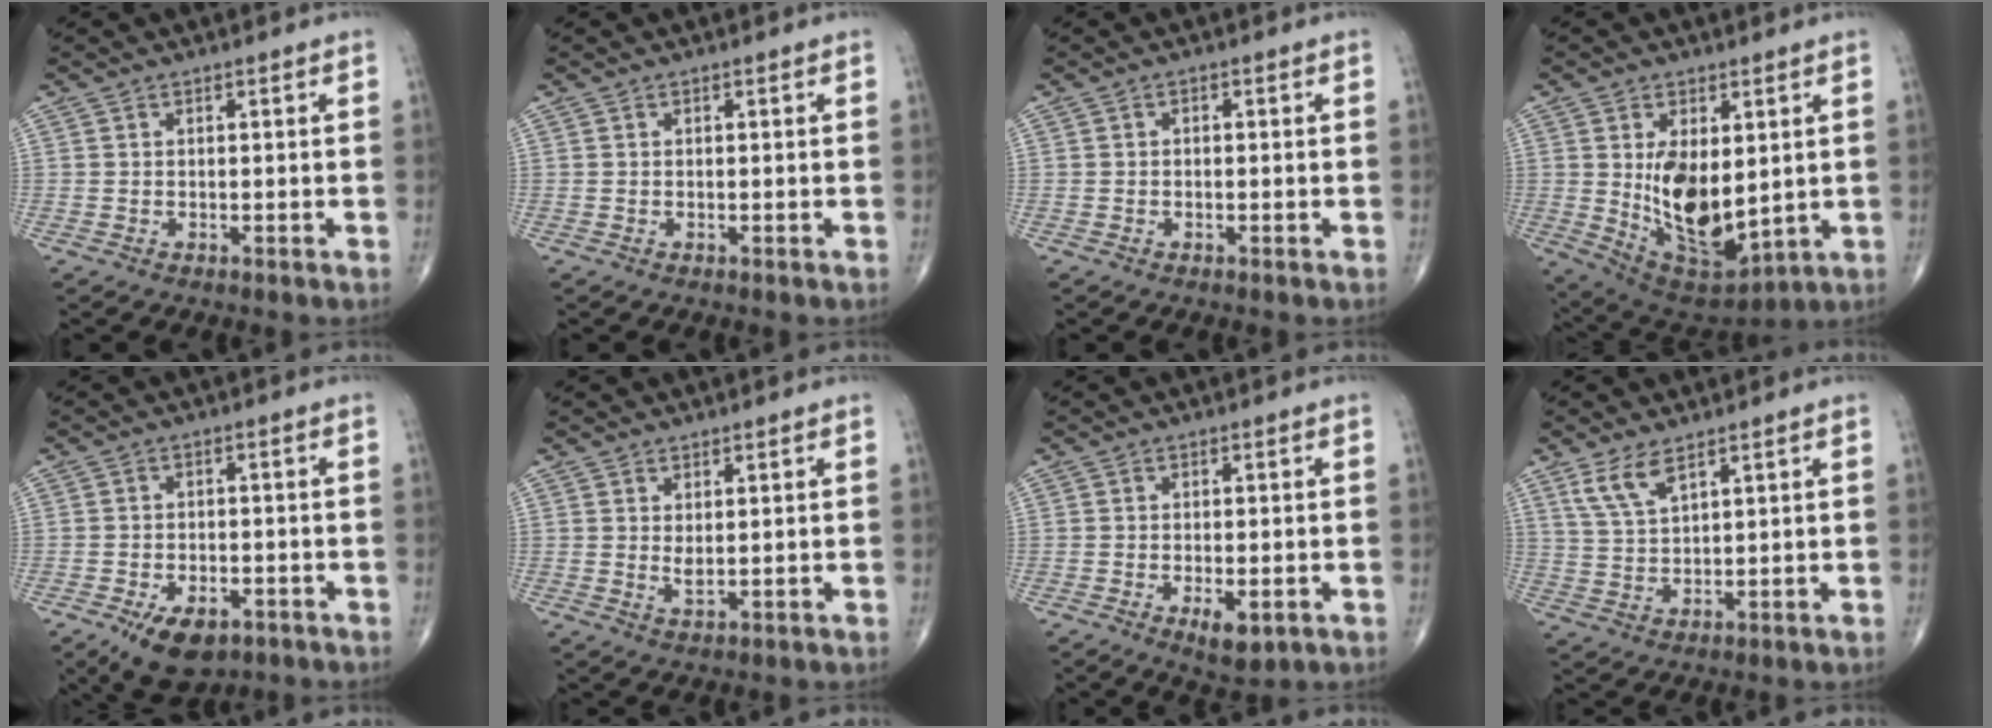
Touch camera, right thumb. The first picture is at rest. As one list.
[{"total": 0.0}, {"total": 0.6, "force": [-0.1, 0.4, 0.4], "torque": [-0.004, 0.001, -0.004]}, {"total": 15.8, "force": [1.0, 8.7, 13.2], "torque": [-0.193, -0.026, 0.045]}, {"total": 9.1, "force": [-5.1, 5.0, 5.7], "torque": [-0.081, 0.010, -0.073]}, {"total": 2.0, "force": [0.6, 0.8, 1.8], "torque": [-0.032, -0.010, 0.014]}, {"total": 5.1, "force": [-1.8, 2.1, 4.2], "torque": [-0.062, -0.006, -0.020]}, {"total": 5.4, "force": [3.5, 1.8, 3.7], "torque": [-0.077, -0.015, 0.078]}]